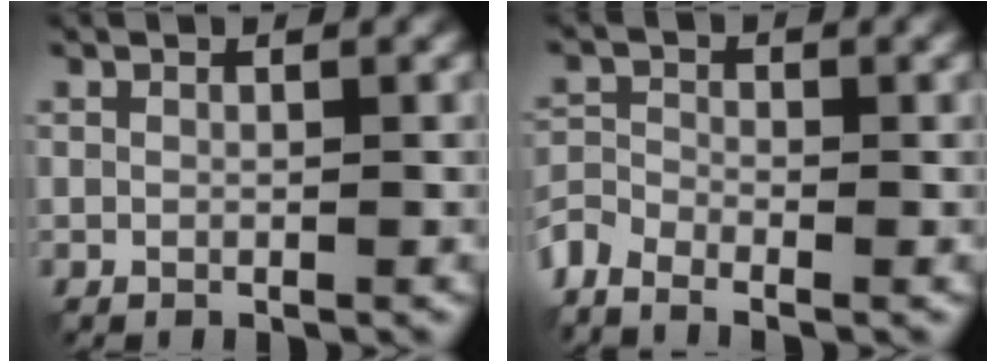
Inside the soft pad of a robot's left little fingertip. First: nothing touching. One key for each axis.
{"total": 3.2, "fx": -2.6, "fy": 1.2, "fz": 1.3, "tx": -0.031, "ty": -0.008, "tz": -0.068}